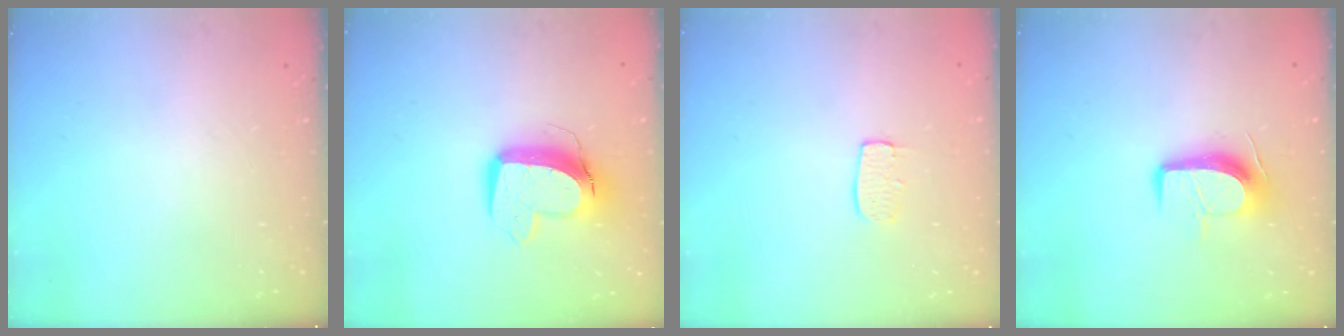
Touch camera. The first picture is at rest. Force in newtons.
{"total": 12.5, "press": 12.4, "slide": 1.5}
{"total": 5.6, "press": 5.6, "slide": 0.4}
{"total": 10.5, "press": 10.5, "slide": 0.9}